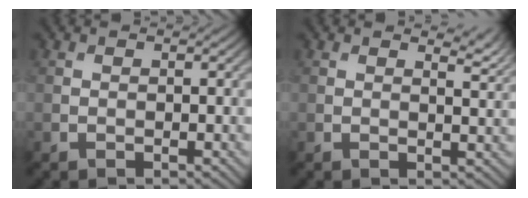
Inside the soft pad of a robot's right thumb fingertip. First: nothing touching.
{"total": 2.6, "force": [2.0, 0.6, 1.6], "torque": [-0.022, -0.009, 0.032]}